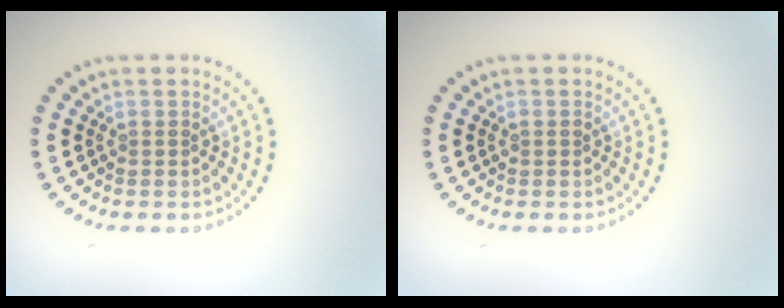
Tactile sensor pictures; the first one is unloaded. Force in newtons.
{"total": 0.6, "press": 0.6, "slide": 0.2}